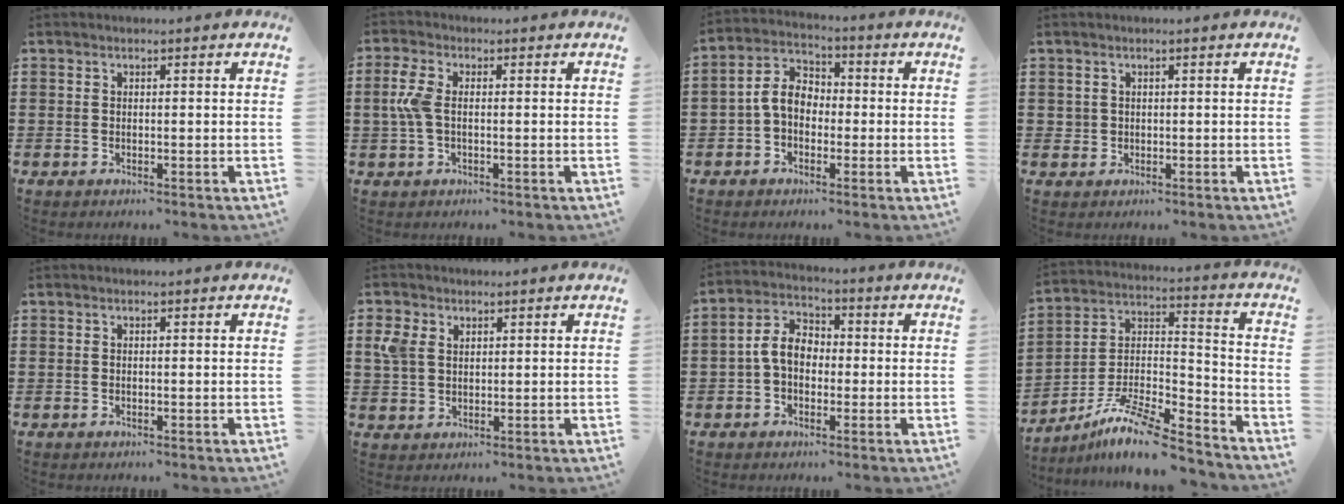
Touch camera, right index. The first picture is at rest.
{"total": 5.0, "force": [-0.1, 2.4, 4.3], "torque": [-0.119, -0.005, -0.013]}
{"total": 5.6, "force": [-0.9, 4.0, 3.8], "torque": [-0.101, 0.008, -0.025]}
{"total": 1.2, "force": [0.2, 1.2, 0.1], "torque": [-0.005, 0.006, 0.003]}
{"total": 0.0}
{"total": 4.2, "force": [1.9, 3.1, 2.1], "torque": [-0.062, 0.010, 0.033]}
{"total": 5.9, "force": [-0.5, 4.1, 4.2], "torque": [-0.107, 0.007, -0.018]}
{"total": 10.3, "force": [-8.4, 2.0, 5.6], "torque": [-0.109, 0.017, -0.168]}